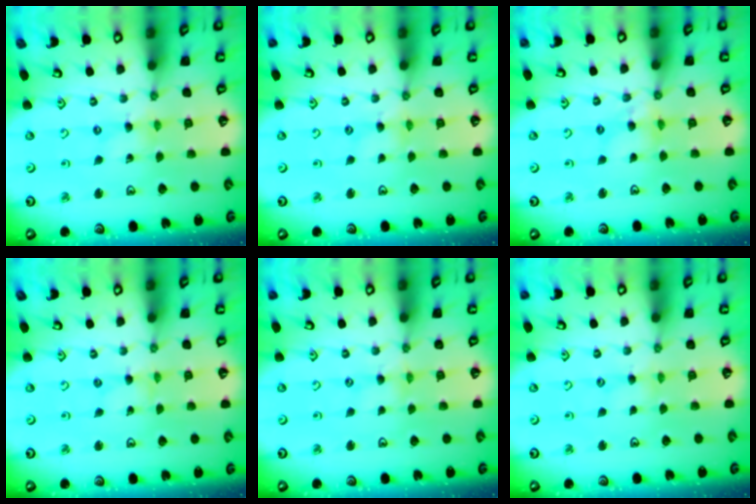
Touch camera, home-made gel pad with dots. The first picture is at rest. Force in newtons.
{"total": 1.5, "press": 1.5, "slide": 0.3}
{"total": 5.0, "press": 5.0, "slide": 0.4}
{"total": 0.0}
{"total": 0.0}
{"total": 1.8, "press": 1.8, "slide": 0.2}